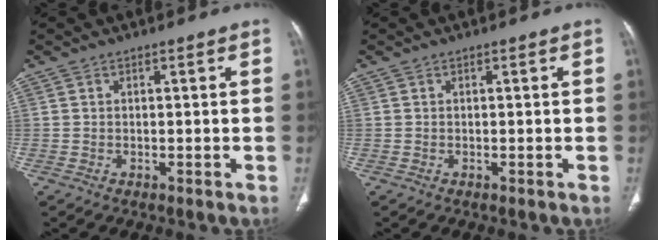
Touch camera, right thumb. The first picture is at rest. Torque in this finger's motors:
{"motor_torque": [0.00, 0.00, 0.00, 0.00, 0.00]}